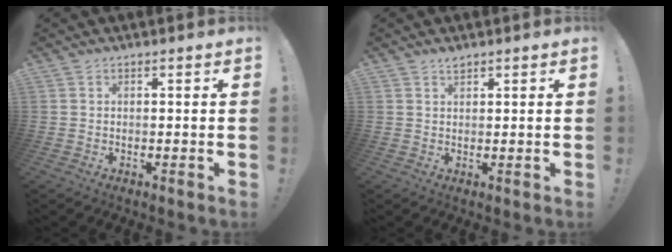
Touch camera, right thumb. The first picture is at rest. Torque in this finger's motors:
{"motor_torque": [-0.19, 0.11, 0.04, 0.17, -0.02]}